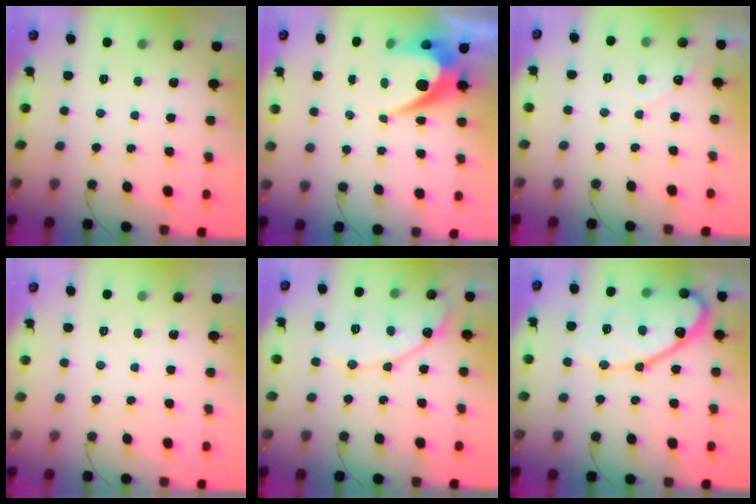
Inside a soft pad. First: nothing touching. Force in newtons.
{"total": 8.8, "press": 8.8, "slide": 0.6}
{"total": 2.9, "press": 2.9, "slide": 0.1}
{"total": 0.0}
{"total": 11.7, "press": 11.7, "slide": 0.9}
{"total": 16.6, "press": 16.6, "slide": 1.3}